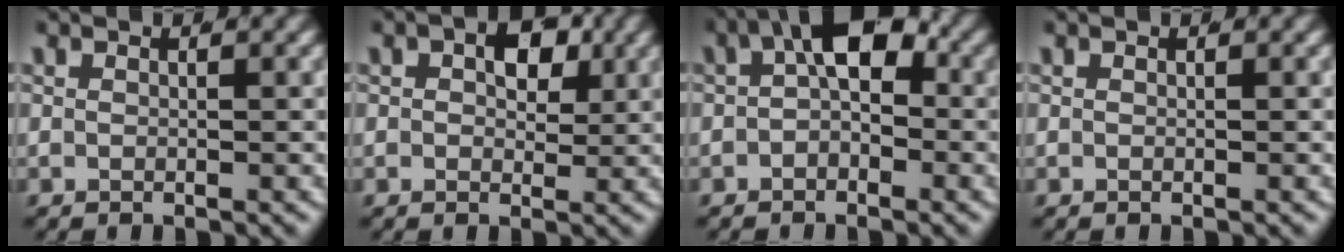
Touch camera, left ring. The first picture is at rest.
{"total": 2.9, "force": [0.7, 1.9, 2.1], "torque": [-0.030, -0.012, 0.014]}
{"total": 4.6, "force": [0.7, 2.3, 3.9], "torque": [-0.064, -0.007, 0.014]}
{"total": 0.0}